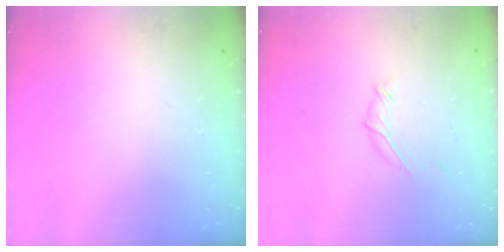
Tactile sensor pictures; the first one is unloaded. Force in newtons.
{"total": 4.7, "press": 4.6, "slide": 0.9}